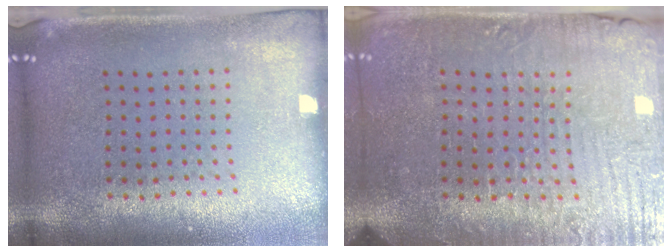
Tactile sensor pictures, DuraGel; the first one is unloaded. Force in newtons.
{"total": 3.9, "press": 3.8, "slide": 0.8}